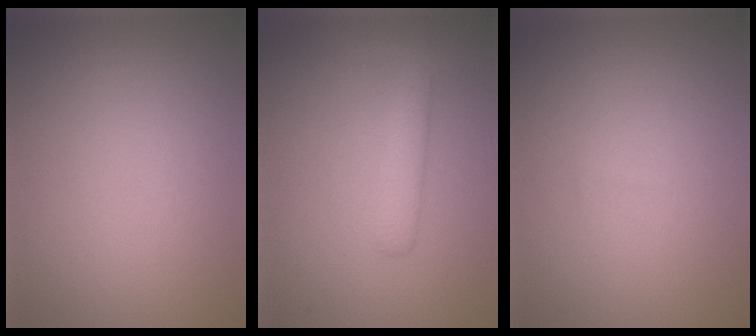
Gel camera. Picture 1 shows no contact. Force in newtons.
{"total": 2.3, "press": 2.3, "slide": 0.1}
{"total": 0.0}